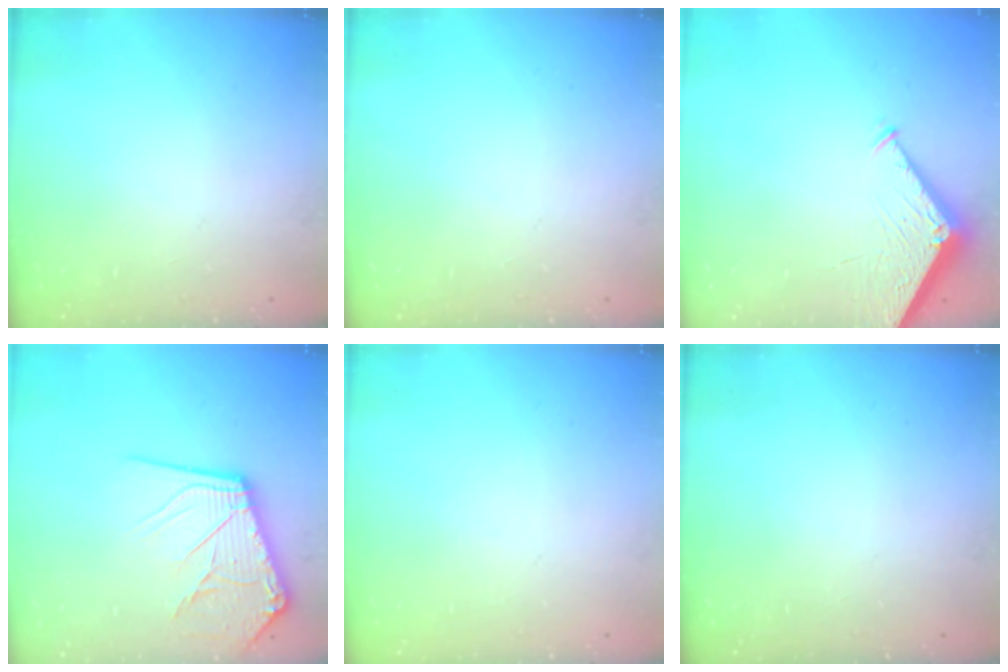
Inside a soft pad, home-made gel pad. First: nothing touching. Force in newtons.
{"total": 0.0}
{"total": 4.2, "press": 4.2, "slide": 0.5}
{"total": 14.8, "press": 14.7, "slide": 2.0}
{"total": 0.0}
{"total": 0.0}